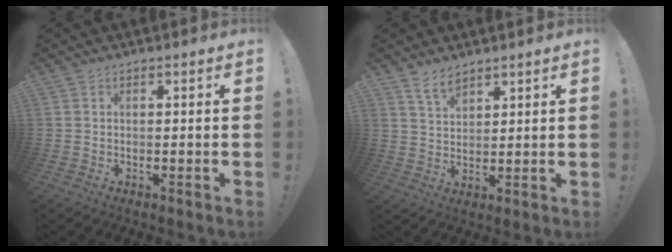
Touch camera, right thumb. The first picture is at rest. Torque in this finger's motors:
{"motor_torque": [0.50, 0.58, 1.03, 0.24, 0.61]}